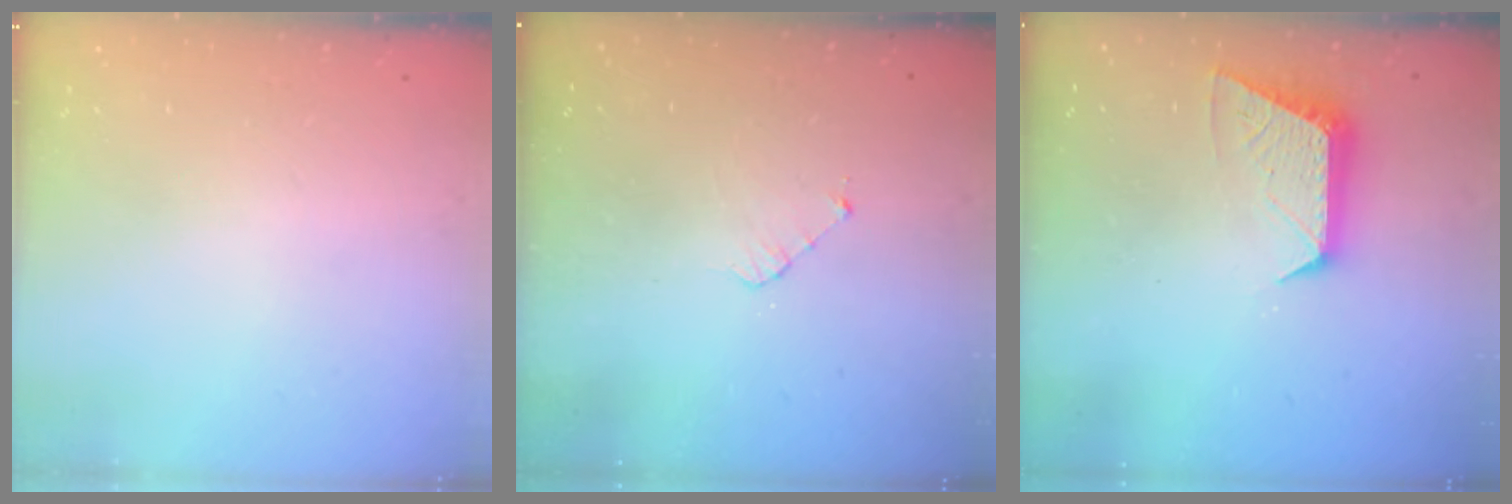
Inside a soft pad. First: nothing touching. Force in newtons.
{"total": 3.2, "press": 3.2, "slide": 0.3}
{"total": 9.5, "press": 9.5, "slide": 0.1}